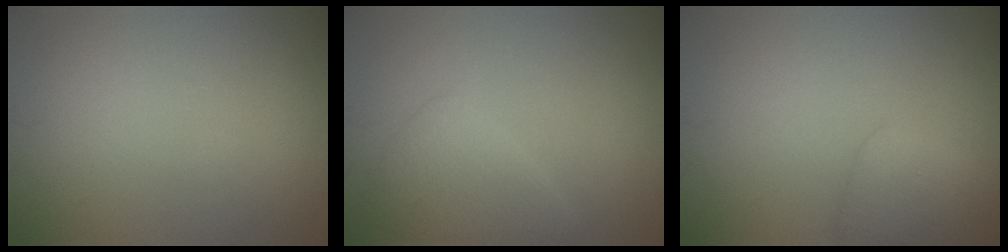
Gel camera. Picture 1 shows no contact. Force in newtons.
{"total": 3.2, "press": 3.2, "slide": 0.1}
{"total": 2.8, "press": 2.8, "slide": 0.2}